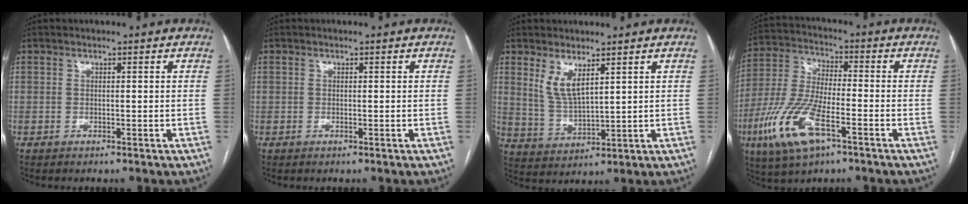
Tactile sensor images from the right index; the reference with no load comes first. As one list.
[{"total": 0.0}, {"total": 5.5, "force": [3.2, 1.6, 4.2], "torque": [-0.092, -0.012, 0.074]}, {"total": 13.8, "force": [-6.4, 4.3, 11.4], "torque": [-0.253, -0.009, -0.117]}]